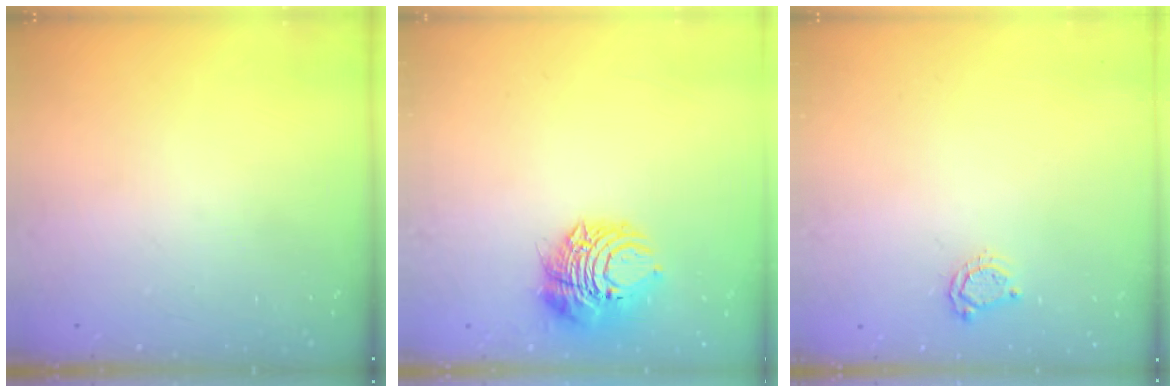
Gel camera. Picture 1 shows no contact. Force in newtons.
{"total": 9.3, "press": 9.2, "slide": 1.1}
{"total": 5.3, "press": 5.3, "slide": 0.5}